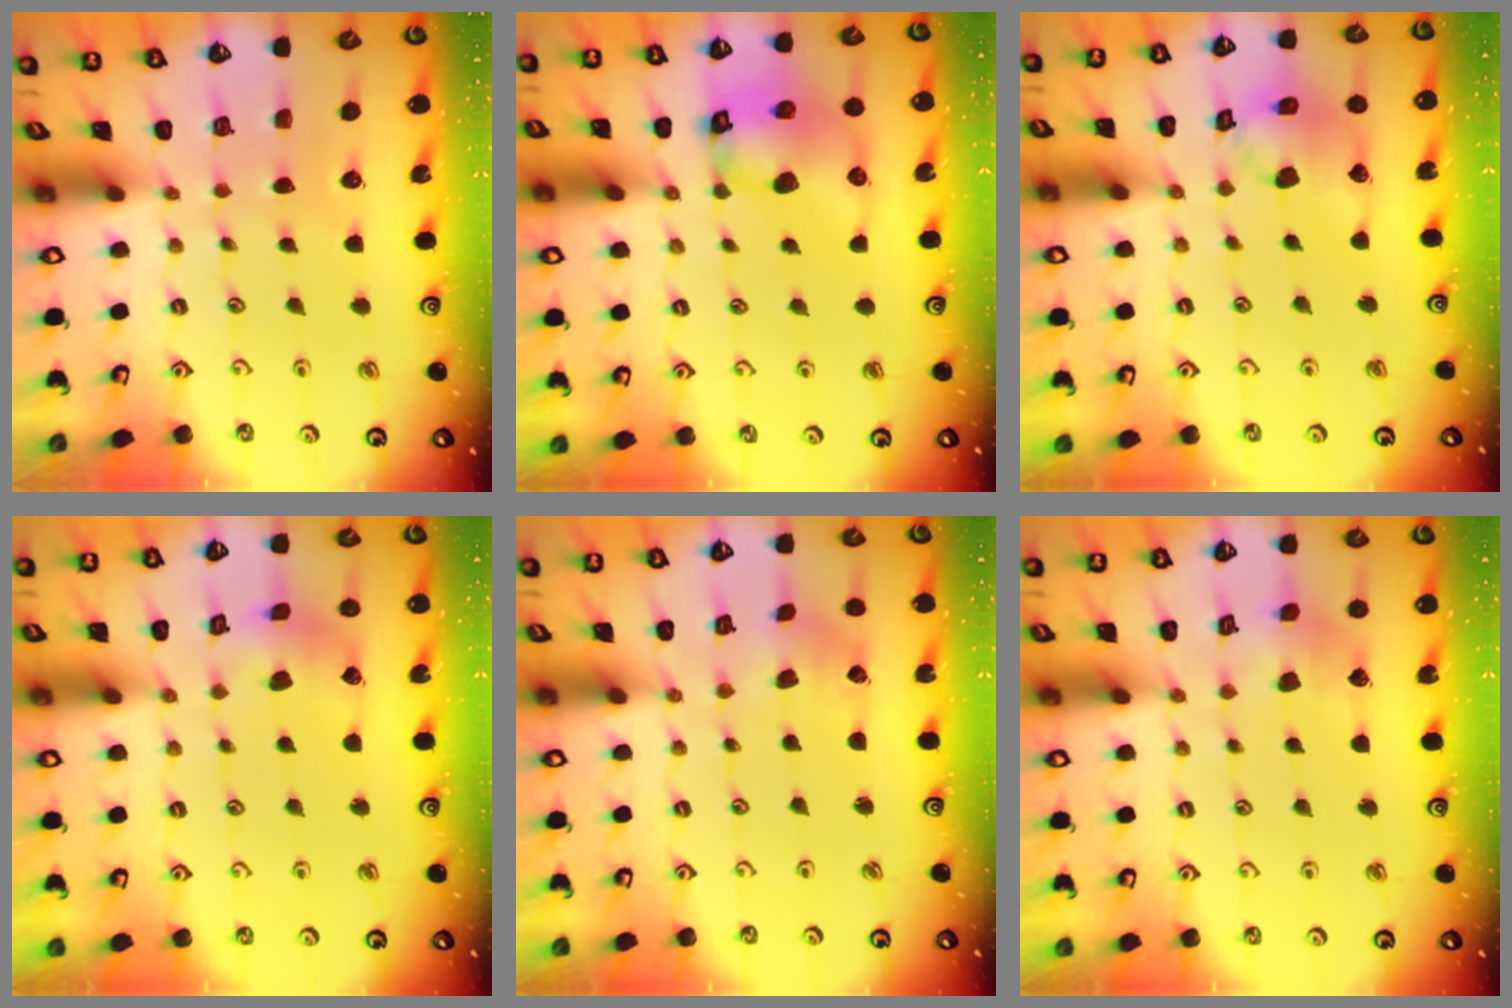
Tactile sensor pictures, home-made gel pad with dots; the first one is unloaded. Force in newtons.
{"total": 10.7, "press": 10.6, "slide": 1.4}
{"total": 13.5, "press": 13.4, "slide": 1.9}
{"total": 3.8, "press": 3.7, "slide": 0.4}
{"total": 2.4, "press": 2.3, "slide": 0.4}
{"total": 4.8, "press": 4.7, "slide": 0.5}